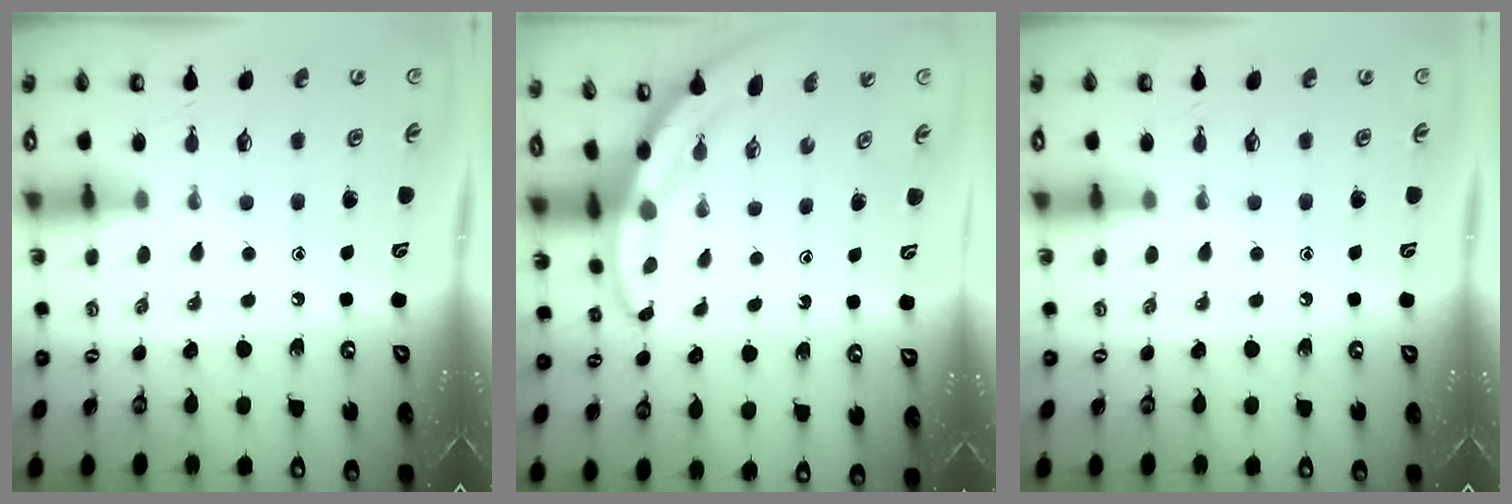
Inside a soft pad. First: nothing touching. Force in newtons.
{"total": 3.4, "press": 3.4, "slide": 0.1}
{"total": 0.0}